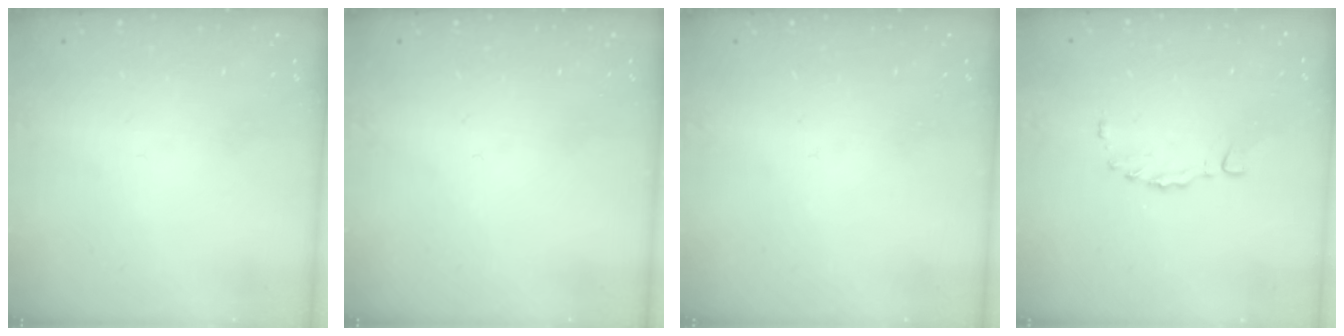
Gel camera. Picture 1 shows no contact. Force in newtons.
{"total": 0.0}
{"total": 0.0}
{"total": 2.9, "press": 2.9, "slide": 0.5}